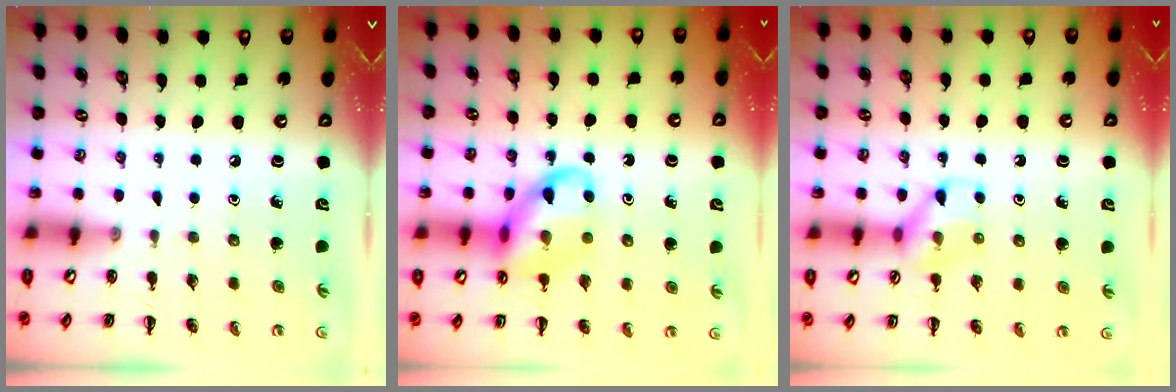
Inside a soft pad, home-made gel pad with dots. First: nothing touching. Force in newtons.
{"total": 13.1, "press": 12.9, "slide": 2.3}
{"total": 10.5, "press": 10.4, "slide": 1.3}